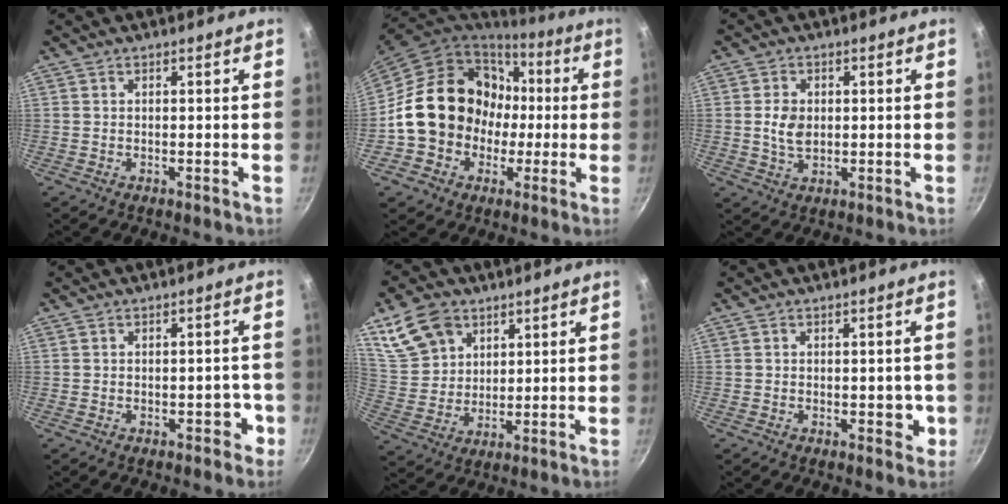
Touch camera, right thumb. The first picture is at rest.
{"total": 18.5, "force": [-0.2, 16.1, 9.1], "torque": [-0.116, 0.045, 0.005]}
{"total": 4.9, "force": [0.4, 3.5, 3.5], "torque": [-0.057, -0.004, 0.007]}
{"total": 3.2, "force": [-1.3, 2.1, 2.0], "torque": [0.007, 0.021, -0.015]}
{"total": 11.7, "force": [6.3, 8.4, 5.2], "torque": [-0.078, -0.020, 0.132]}
{"total": 3.2, "force": [-0.5, 2.1, 2.5], "torque": [-0.004, 0.004, -0.010]}